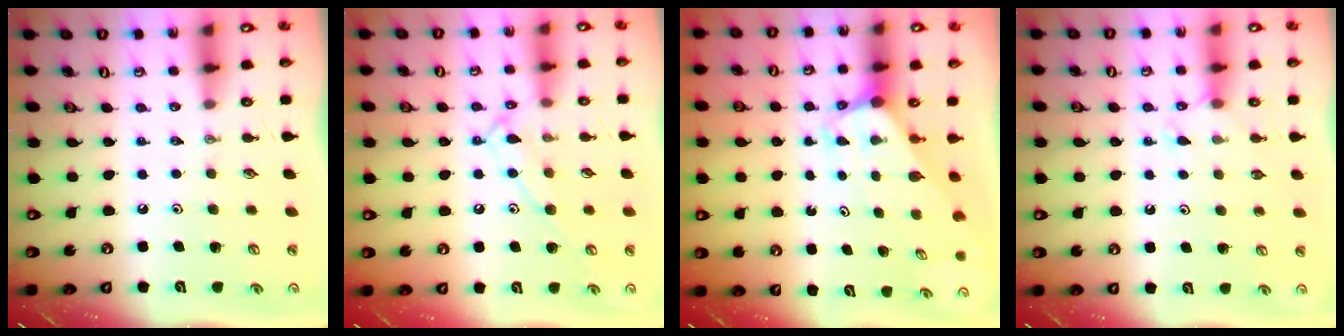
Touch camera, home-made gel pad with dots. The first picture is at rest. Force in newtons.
{"total": 11.6, "press": 11.6, "slide": 0.8}
{"total": 3.0, "press": 3.0, "slide": 0.2}
{"total": 6.5, "press": 6.4, "slide": 0.6}